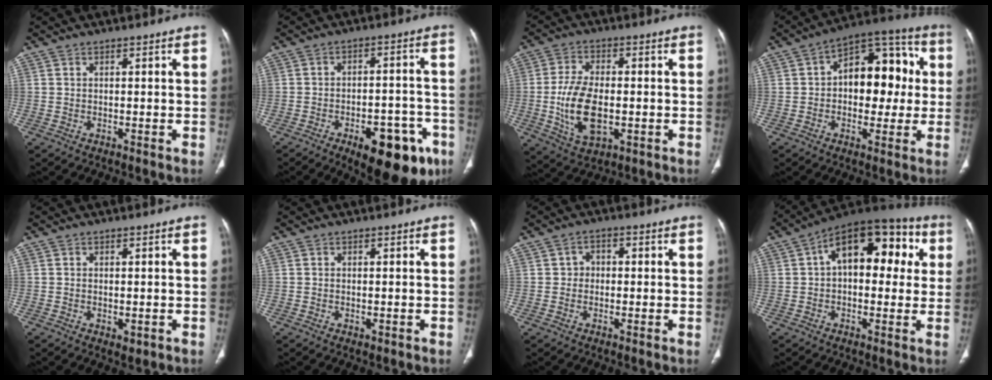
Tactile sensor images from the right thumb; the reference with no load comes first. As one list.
[{"total": 17.2, "force": [-8.9, 7.8, 12.6], "torque": [-0.113, 0.045, -0.108]}, {"total": 12.1, "force": [-1.7, 6.5, 10.1], "torque": [-0.190, -0.001, -0.023]}, {"total": 16.3, "force": [1.6, 10.0, 12.8], "torque": [-0.125, 0.041, 0.015]}, {"total": 1.5, "force": [-0.3, 0.9, 1.2], "torque": [-0.018, -0.005, 0.002]}, {"total": 0.7, "force": [-0.2, 0.4, 0.5], "torque": [-0.011, -0.003, 0.002]}, {"total": 2.7, "force": [0.1, 2.4, 1.2], "torque": [-0.002, 0.011, -0.004]}, {"total": 18.6, "force": [4.3, 10.4, 14.8], "torque": [-0.159, 0.036, 0.049]}]